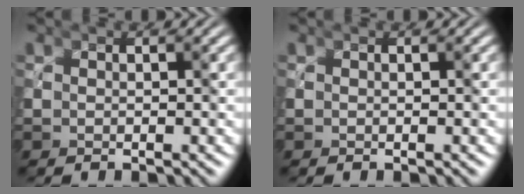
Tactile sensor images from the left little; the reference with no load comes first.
{"total": 0.0}